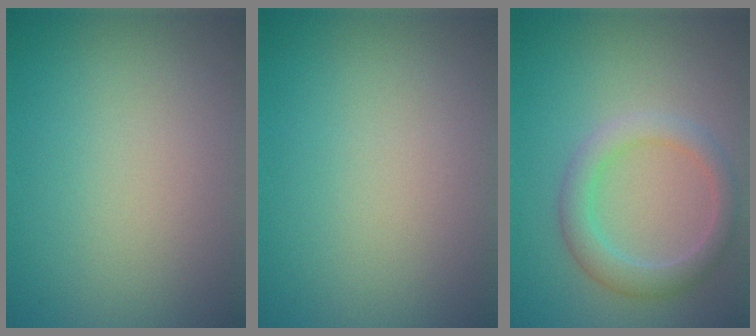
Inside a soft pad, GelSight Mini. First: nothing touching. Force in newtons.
{"total": 0.0}
{"total": 3.1, "press": 3.1, "slide": 0.0}